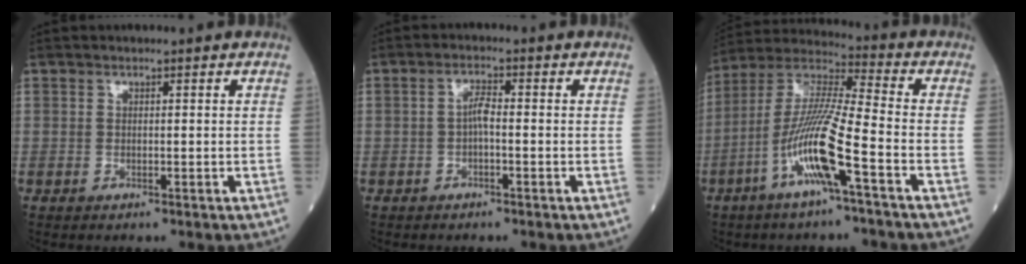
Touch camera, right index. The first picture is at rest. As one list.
[{"total": 2.3, "force": [-0.5, 0.5, 2.2], "torque": [-0.038, 0.004, -0.010]}, {"total": 12.9, "force": [-5.0, 0.3, 11.9], "torque": [-0.244, 0.001, -0.103]}]